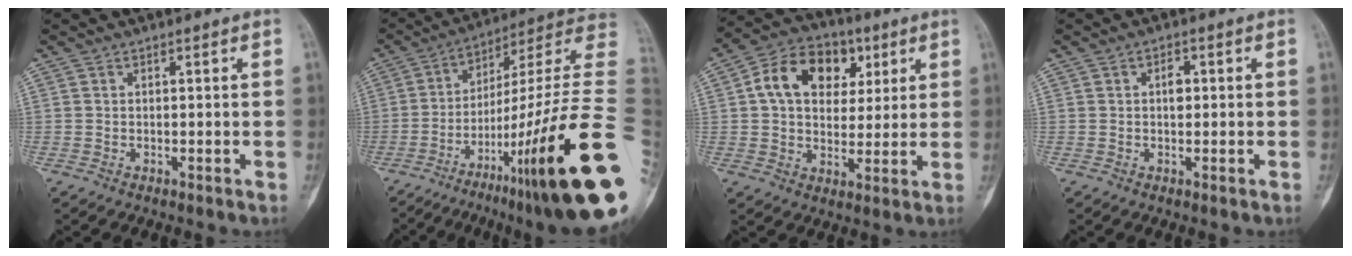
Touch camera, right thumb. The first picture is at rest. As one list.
[{"total": 32.8, "force": [-10.2, 5.9, 30.6], "torque": [-0.368, 0.058, -0.160]}, {"total": 14.3, "force": [4.1, 10.6, 8.7], "torque": [-0.113, 0.007, 0.060]}, {"total": 2.3, "force": [0.2, 1.4, 1.8], "torque": [-0.026, 0.003, 0.001]}]